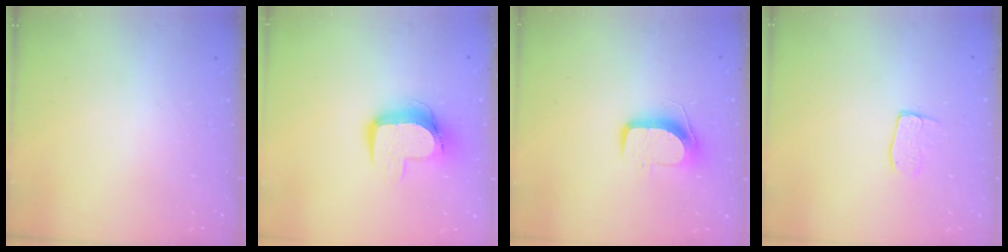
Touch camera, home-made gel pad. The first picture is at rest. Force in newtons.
{"total": 10.7, "press": 10.7, "slide": 1.0}
{"total": 9.9, "press": 9.8, "slide": 1.1}
{"total": 5.3, "press": 5.3, "slide": 0.4}